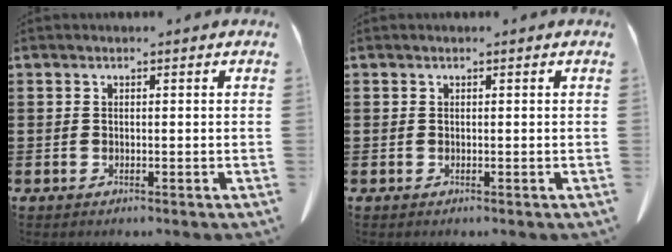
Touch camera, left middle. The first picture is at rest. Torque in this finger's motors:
{"motor_torque": [-0.05, 0.00, 0.00, 0.00]}